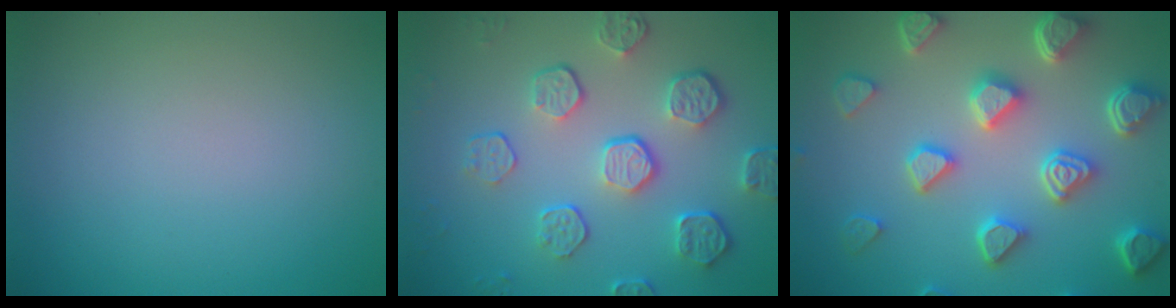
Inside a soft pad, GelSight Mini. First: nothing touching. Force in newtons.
{"total": 5.8, "press": 4.2, "slide": 3.9}
{"total": 6.9, "press": 5.6, "slide": 4.1}